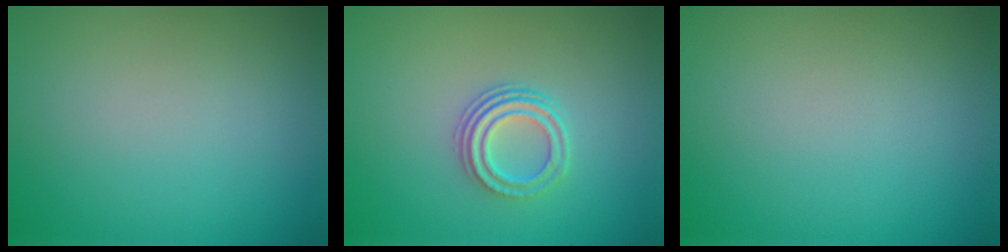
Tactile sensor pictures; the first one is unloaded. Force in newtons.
{"total": 2.9, "press": 2.2, "slide": 1.9}
{"total": 0.0}